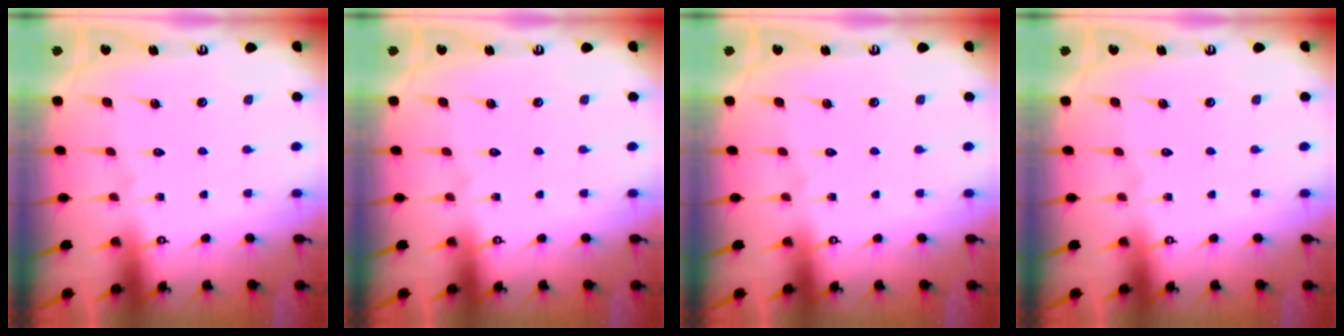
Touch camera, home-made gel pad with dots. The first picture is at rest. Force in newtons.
{"total": 0.0}
{"total": 0.0}
{"total": 0.0}